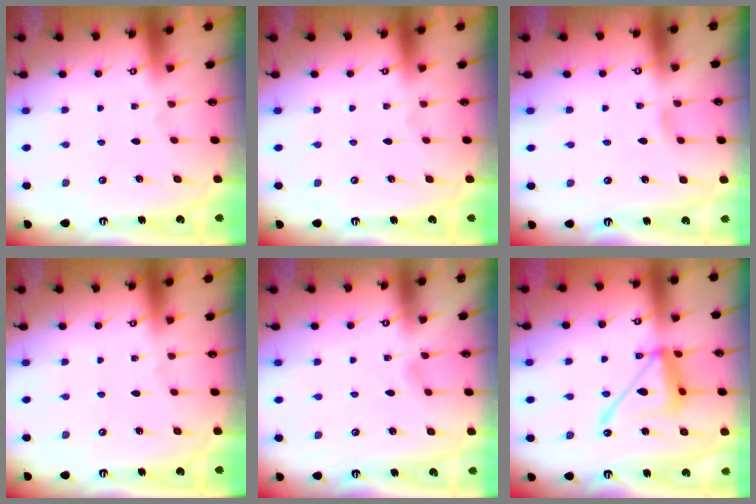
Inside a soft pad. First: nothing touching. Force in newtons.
{"total": 0.0}
{"total": 2.8, "press": 2.8, "slide": 0.2}
{"total": 0.0}
{"total": 2.2, "press": 2.2, "slide": 0.3}
{"total": 15.5, "press": 15.4, "slide": 1.4}